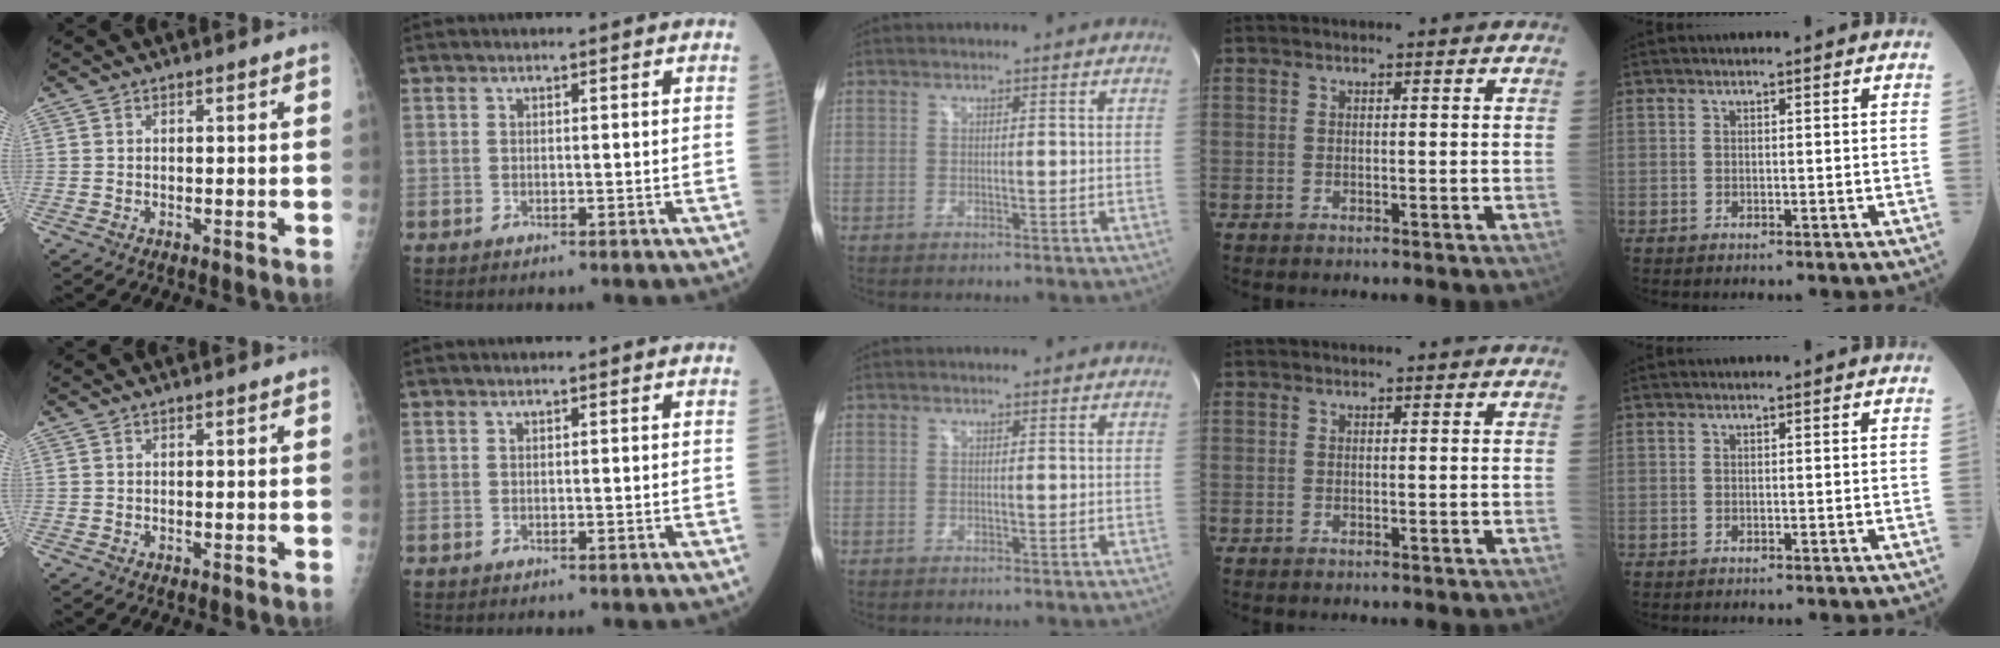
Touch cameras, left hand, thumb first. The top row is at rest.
{}